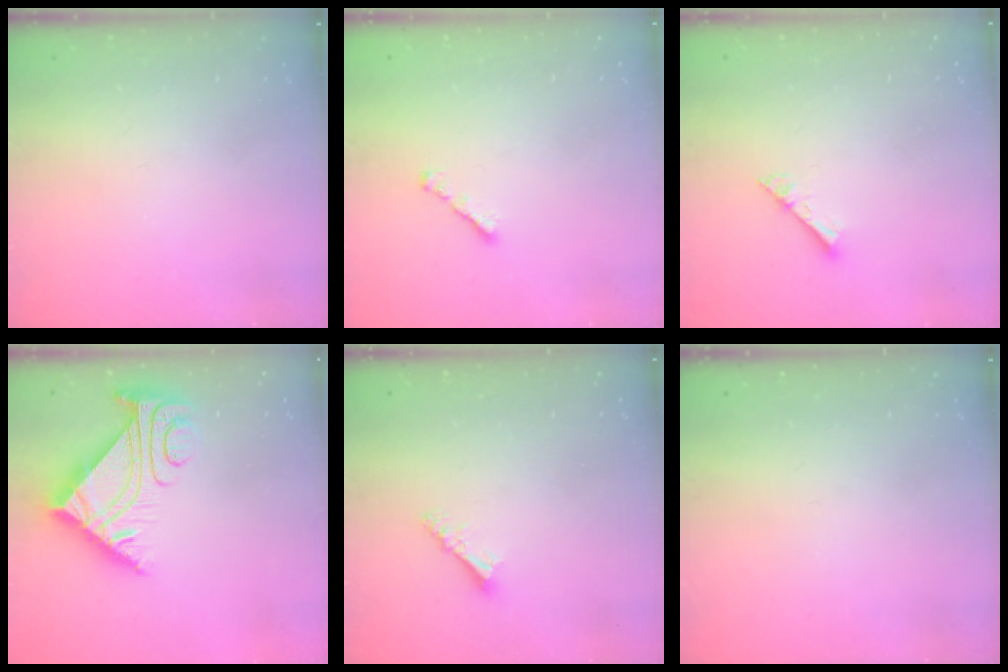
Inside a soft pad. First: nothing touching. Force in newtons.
{"total": 1.8, "press": 1.7, "slide": 0.6}
{"total": 3.5, "press": 3.4, "slide": 0.4}
{"total": 8.0, "press": 8.0, "slide": 0.6}
{"total": 4.2, "press": 4.1, "slide": 0.5}
{"total": 0.0}